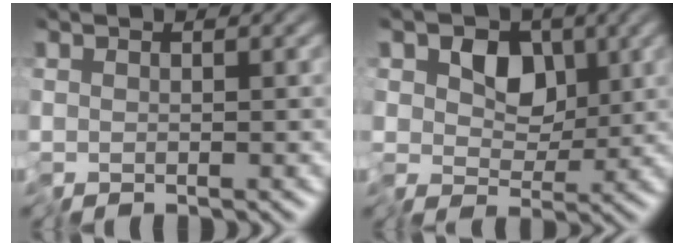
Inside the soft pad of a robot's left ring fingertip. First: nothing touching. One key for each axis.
{"total": 3.8, "fx": 0.2, "fy": 3.1, "fz": 2.2, "tx": -0.027, "ty": -0.005, "tz": -0.011}